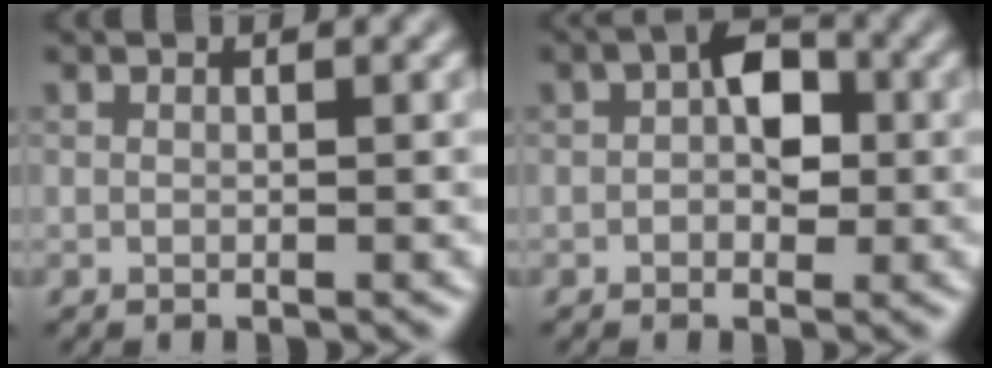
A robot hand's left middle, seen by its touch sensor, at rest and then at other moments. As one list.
[{"total": 4.1, "force": [0.6, 2.6, 3.1], "torque": [-0.046, 0.011, 0.003]}]